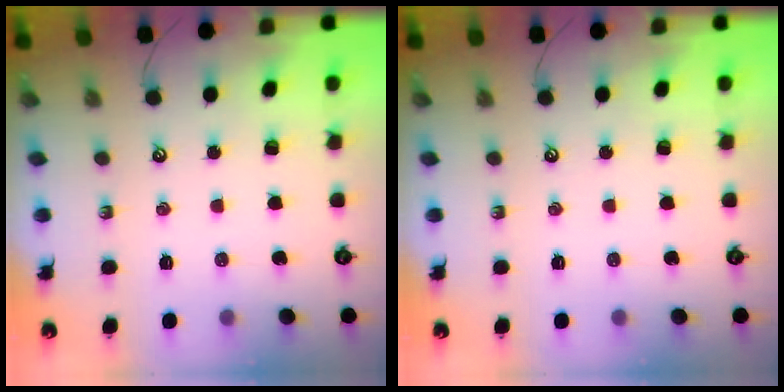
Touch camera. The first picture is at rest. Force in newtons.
{"total": 0.0}